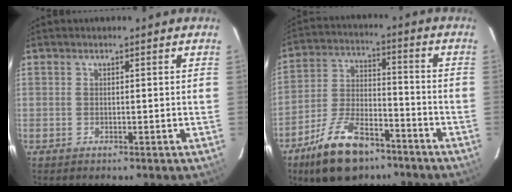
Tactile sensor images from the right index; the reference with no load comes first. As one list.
[{"total": 15.4, "force": [-10.4, 7.0, 8.9], "torque": [-0.184, 0.001, -0.180]}]